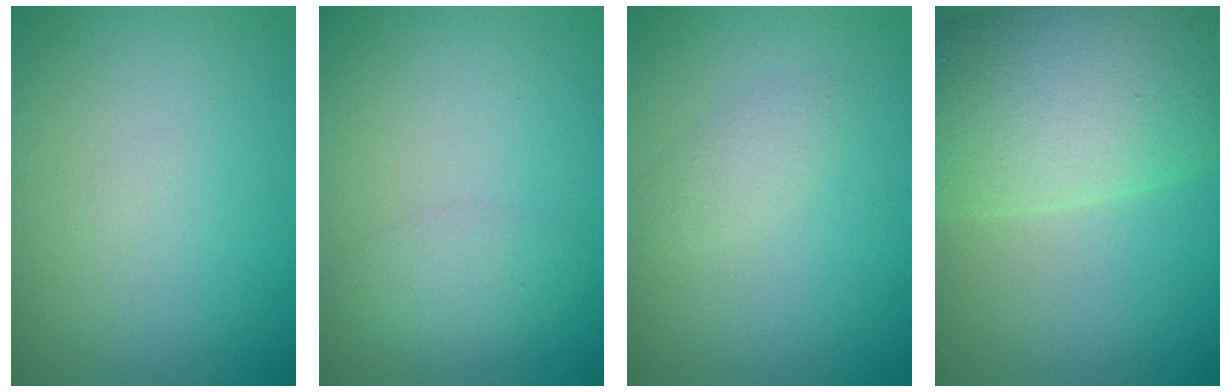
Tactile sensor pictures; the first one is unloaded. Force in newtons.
{"total": 1.8, "press": 1.8, "slide": 0.0}
{"total": 1.3, "press": 1.3, "slide": 0.0}
{"total": 11.3, "press": 11.3, "slide": 0.5}